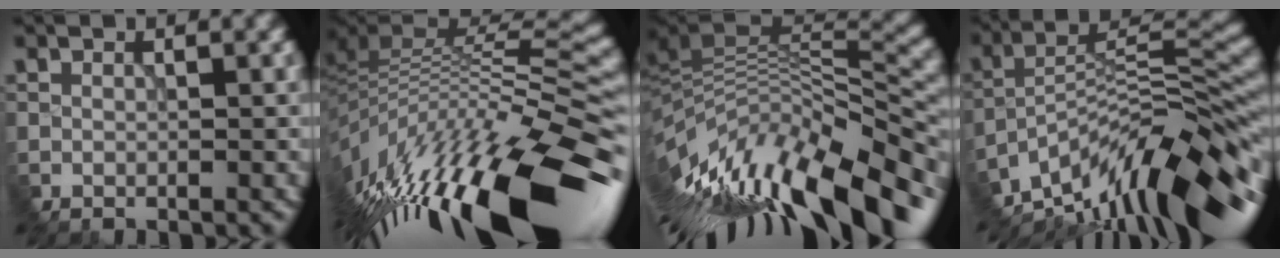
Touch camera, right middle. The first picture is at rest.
{"total": 14.7, "force": [-5.5, 4.5, 12.9], "torque": [-0.247, 0.005, -0.096]}
{"total": 13.8, "force": [-5.9, 4.8, 11.5], "torque": [-0.210, 0.006, -0.098]}
{"total": 12.9, "force": [-8.3, 3.1, 9.3], "torque": [-0.184, 0.021, -0.146]}